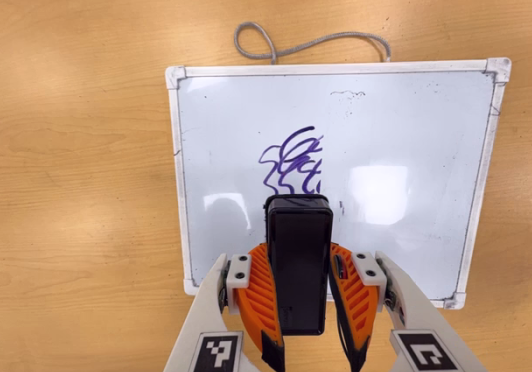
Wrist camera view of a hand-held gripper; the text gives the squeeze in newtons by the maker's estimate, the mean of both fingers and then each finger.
{"total": 9.0, "left": 7.0, "right": 11.0}